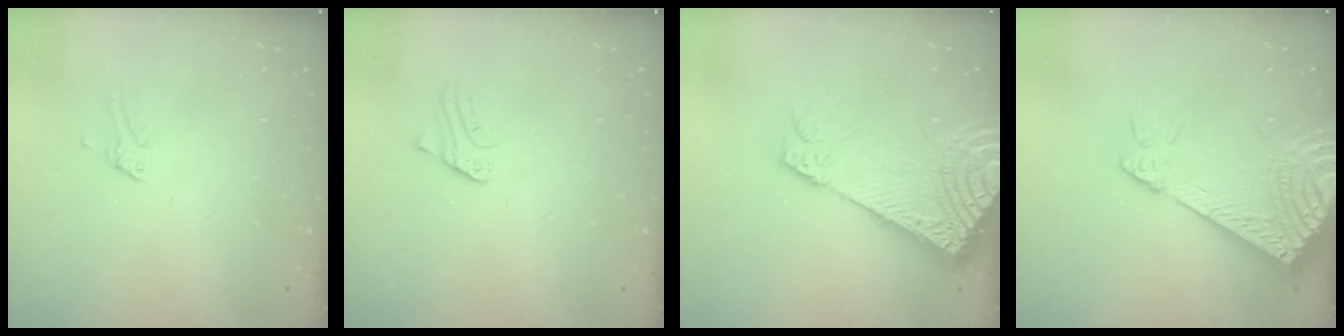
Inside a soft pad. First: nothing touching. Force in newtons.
{"total": 1.9, "press": 1.9, "slide": 0.3}
{"total": 15.2, "press": 15.0, "slide": 2.4}
{"total": 17.2, "press": 17.0, "slide": 2.7}